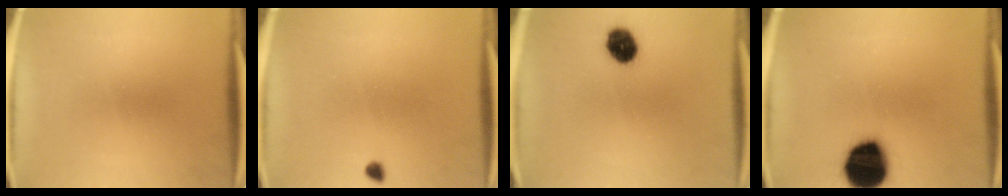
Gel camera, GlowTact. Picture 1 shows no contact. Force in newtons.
{"total": 1.2}
{"total": 7.0}
{"total": 17.6}